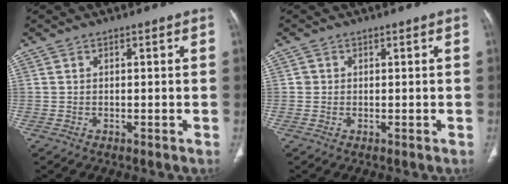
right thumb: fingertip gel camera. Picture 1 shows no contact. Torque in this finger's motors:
{"motor_torque": [0.00, -0.09, 0.02, 0.50, -0.05]}